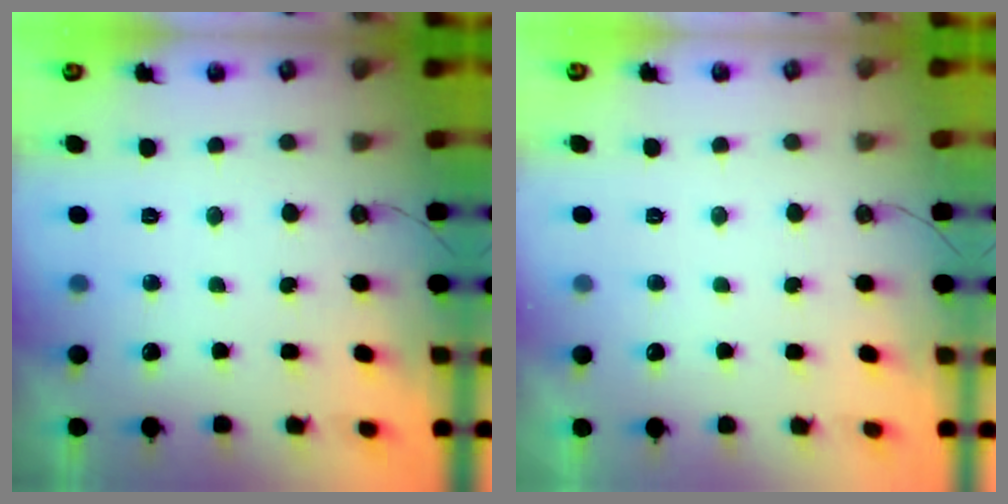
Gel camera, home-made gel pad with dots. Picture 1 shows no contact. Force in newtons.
{"total": 0.0}